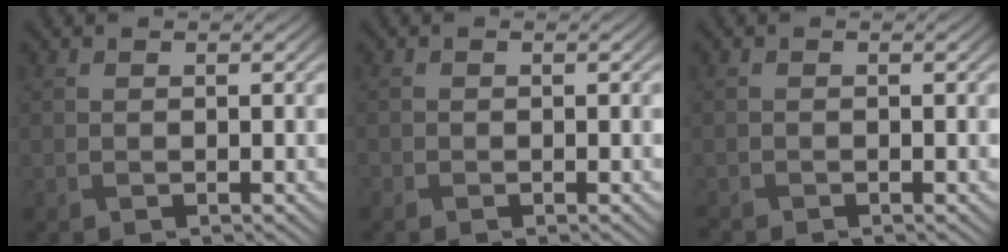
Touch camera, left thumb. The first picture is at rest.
{"total": 0.5, "force": [-0.5, 0.2, 0.0], "torque": [-0.002, -0.003, -0.010]}
{"total": 0.7, "force": [-0.7, 0.0, 0.0], "torque": [0.001, -0.003, -0.015]}